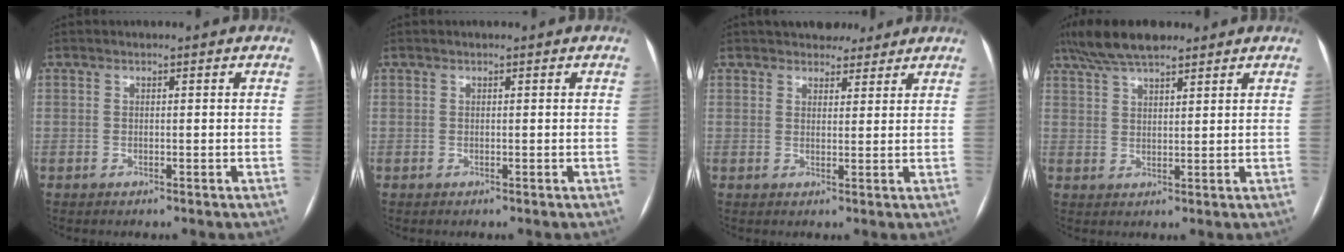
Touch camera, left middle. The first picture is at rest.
{"total": 0.0}
{"total": 5.4, "force": [4.6, 2.4, 1.1], "torque": [-0.004, 0.007, 0.062]}
{"total": 8.9, "force": [7.0, 2.2, 5.1], "torque": [-0.096, 0.029, 0.123]}